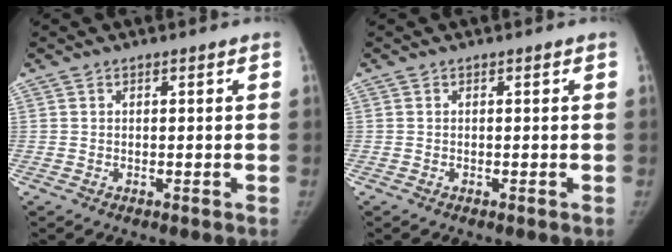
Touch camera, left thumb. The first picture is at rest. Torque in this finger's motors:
{"motor_torque": [0.00, 0.00, 0.01, -0.01, 0.00]}